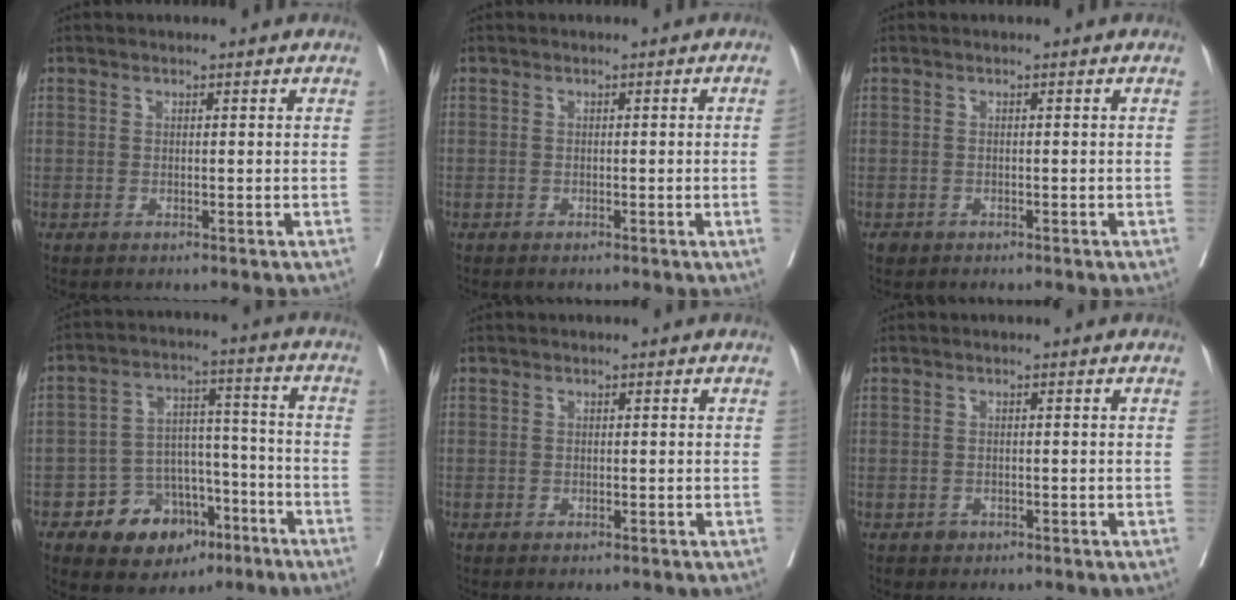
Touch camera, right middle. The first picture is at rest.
{"total": 1.3, "force": [-0.2, -0.4, 1.3], "torque": [-0.017, 0.000, -0.003]}
{"total": 0.8, "force": [-0.6, 0.5, 0.1], "torque": [-0.006, 0.002, -0.010]}
{"total": 11.3, "force": [-6.3, 7.3, 5.9], "torque": [-0.081, 0.028, -0.094]}
{"total": 0.0}
{"total": 0.9, "force": [-0.6, 0.7, 0.0], "torque": [0.000, 0.003, -0.009]}